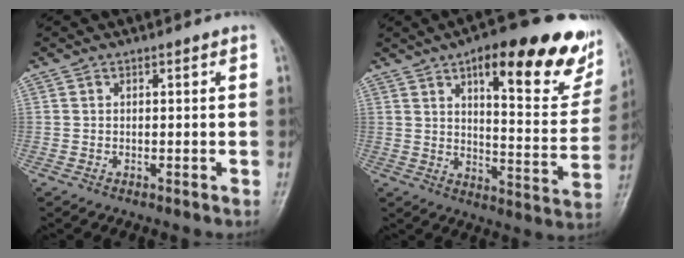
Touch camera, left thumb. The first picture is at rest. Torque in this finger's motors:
{"motor_torque": [1.06, 0.98, 1.51, -1.26, 0.10]}